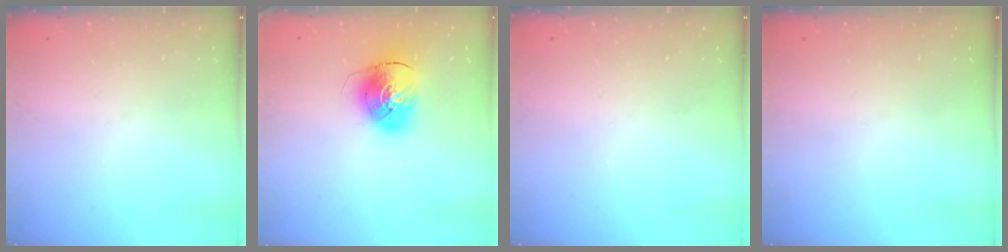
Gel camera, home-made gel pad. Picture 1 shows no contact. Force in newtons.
{"total": 10.4, "press": 10.3, "slide": 1.8}
{"total": 0.0}
{"total": 0.0}